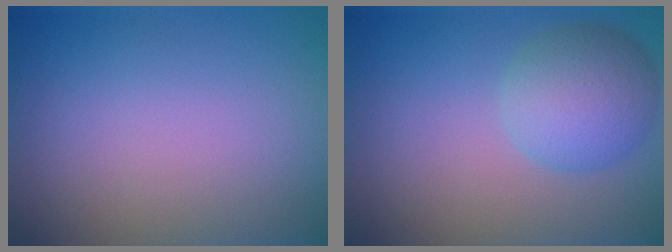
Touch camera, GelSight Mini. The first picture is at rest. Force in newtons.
{"total": 5.0, "press": 5.0, "slide": 0.3}